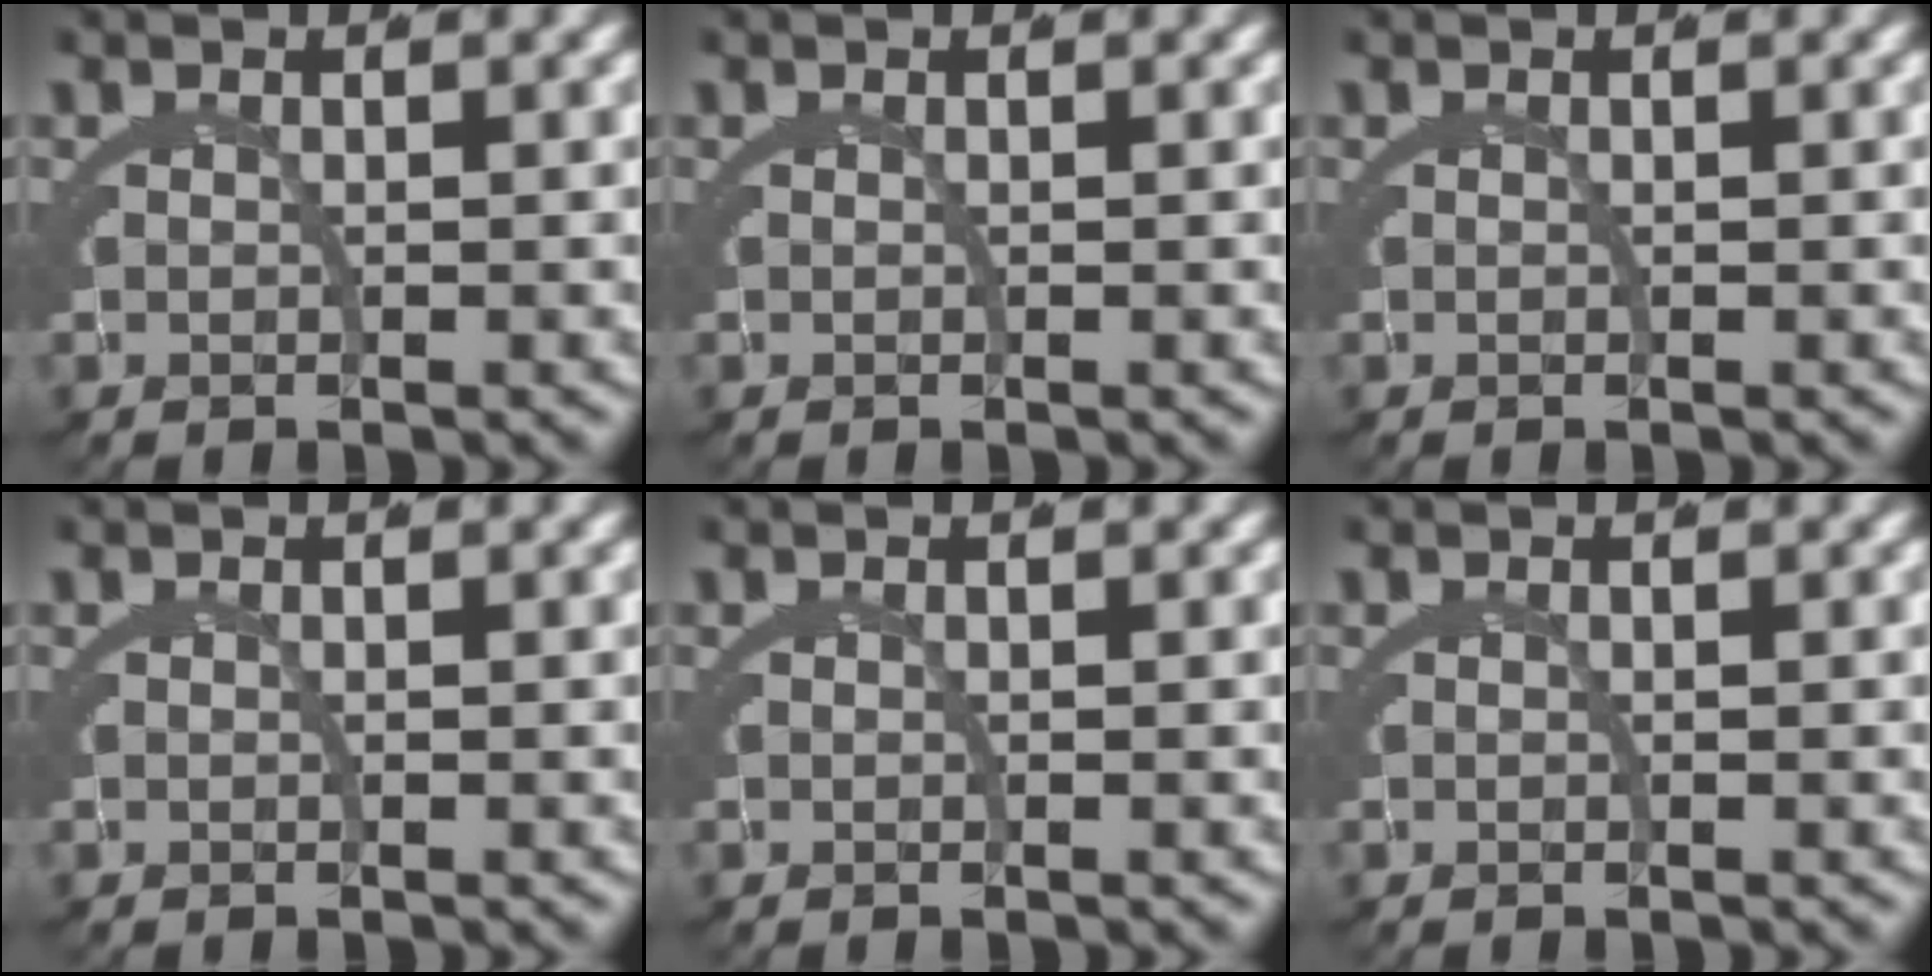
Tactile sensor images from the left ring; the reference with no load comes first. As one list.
[{"total": 0.0}, {"total": 0.0}, {"total": 0.0}, {"total": 0.0}, {"total": 0.0}]